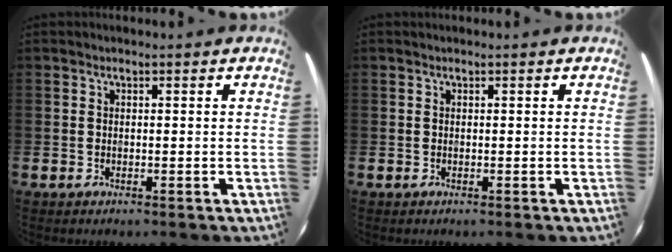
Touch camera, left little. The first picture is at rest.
{"total": 0.0}